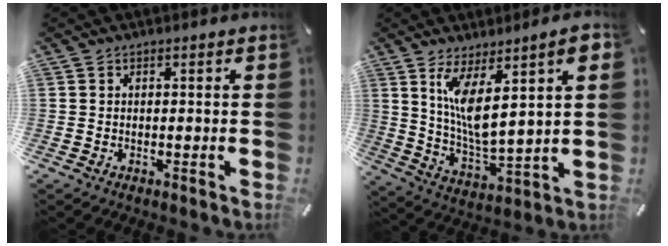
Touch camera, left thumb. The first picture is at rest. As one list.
[{"total": 13.2, "force": [6.4, 3.8, 10.8], "torque": [-0.192, -0.031, 0.110]}]